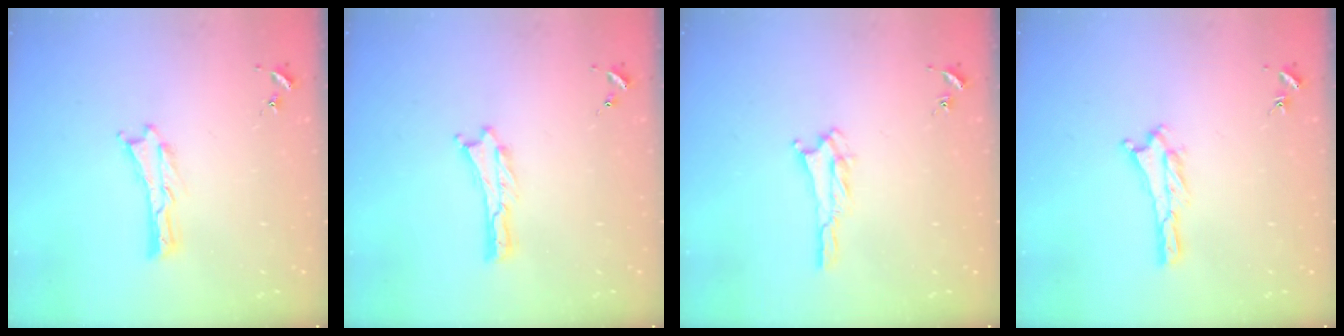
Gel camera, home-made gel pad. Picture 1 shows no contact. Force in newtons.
{"total": 0.0}
{"total": 1.8, "press": 1.8, "slide": 0.2}
{"total": 1.6, "press": 1.6, "slide": 0.3}